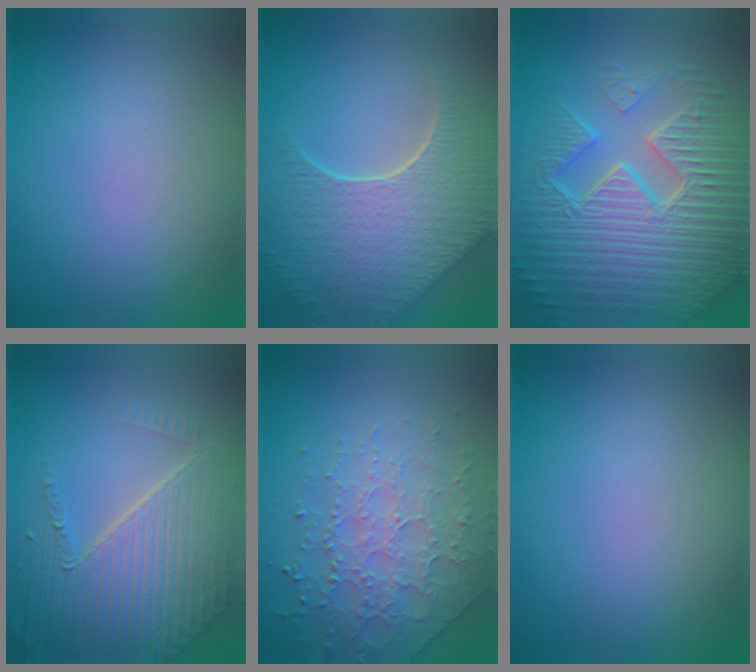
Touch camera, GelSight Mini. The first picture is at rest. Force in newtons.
{"total": 8.4, "press": 6.1, "slide": 5.9}
{"total": 10.9, "press": 7.1, "slide": 8.3}
{"total": 8.8, "press": 5.7, "slide": 6.7}
{"total": 3.9, "press": 3.8, "slide": 0.7}
{"total": 0.0}